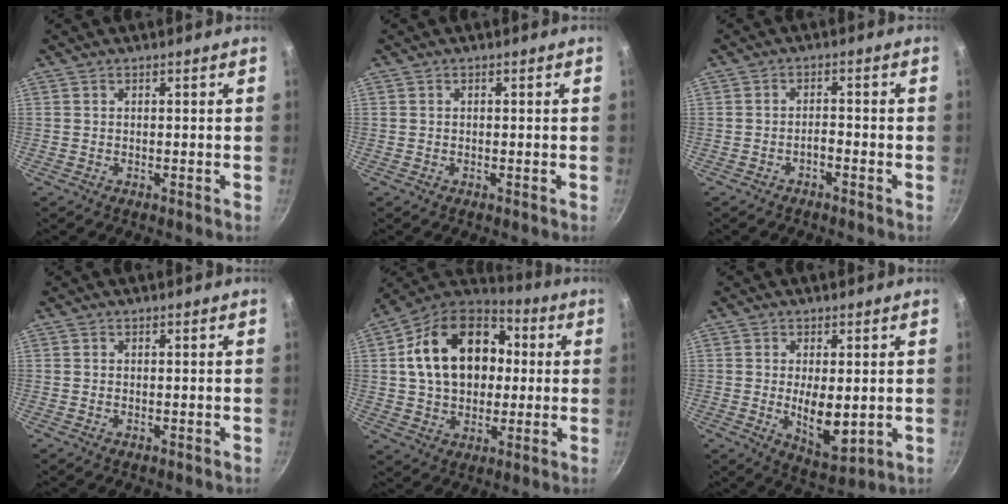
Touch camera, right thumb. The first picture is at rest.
{"total": 0.0}
{"total": 1.8, "force": [-1.4, 0.5, 1.1], "torque": [-0.014, 0.017, -0.023]}
{"total": 0.0}
{"total": 21.3, "force": [3.4, 15.2, 14.5], "torque": [-0.218, 0.029, 0.048]}
{"total": 8.6, "force": [-0.2, 3.8, 7.7], "torque": [-0.121, -0.021, 0.010]}